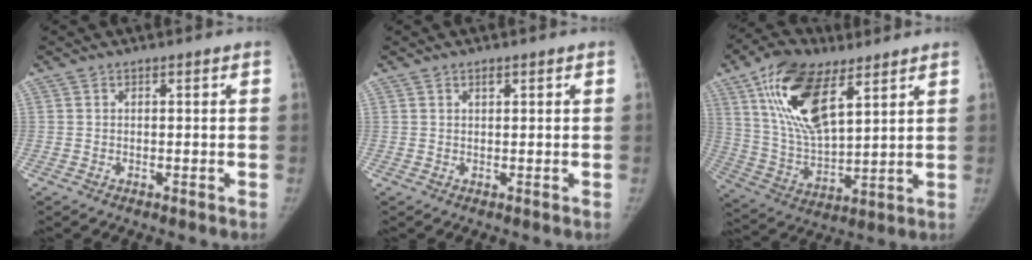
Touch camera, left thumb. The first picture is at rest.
{"total": 1.0, "force": [0.7, 0.5, 0.7], "torque": [-0.008, -0.003, 0.011]}
{"total": 19.2, "force": [9.4, 8.8, 14.2], "torque": [-0.248, -0.028, 0.176]}